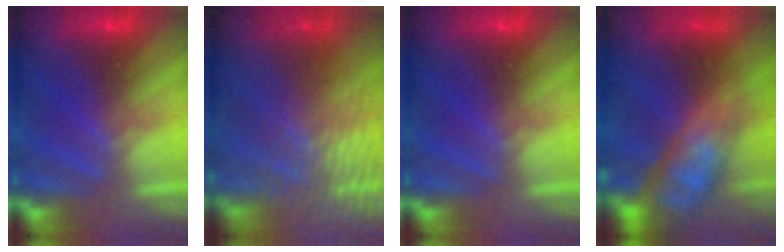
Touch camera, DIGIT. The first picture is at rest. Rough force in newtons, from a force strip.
{"total": 4.6}
{"total": 0.0}
{"total": 5.8}